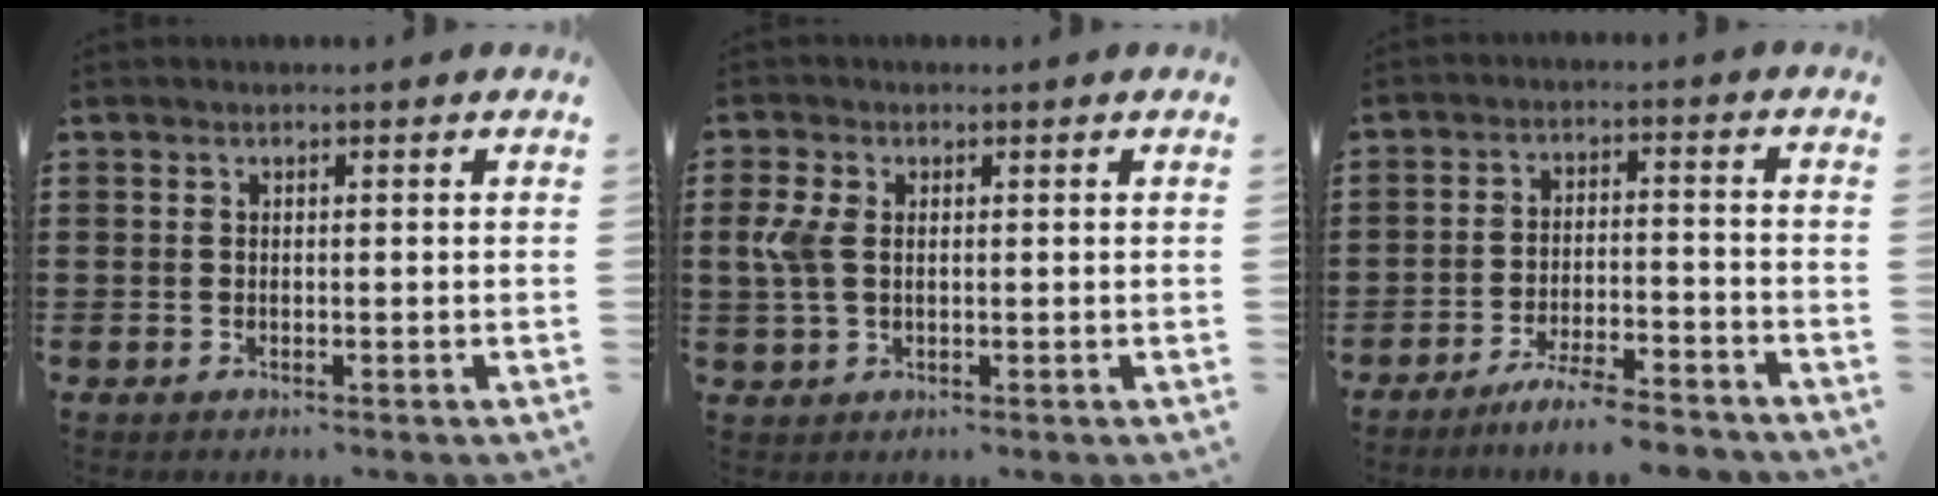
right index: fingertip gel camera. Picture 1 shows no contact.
{"total": 4.4, "force": [0.5, 2.8, 3.4], "torque": [-0.101, -0.001, -0.001]}
{"total": 5.9, "force": [-5.4, 0.0, 2.3], "torque": [-0.045, -0.005, -0.103]}